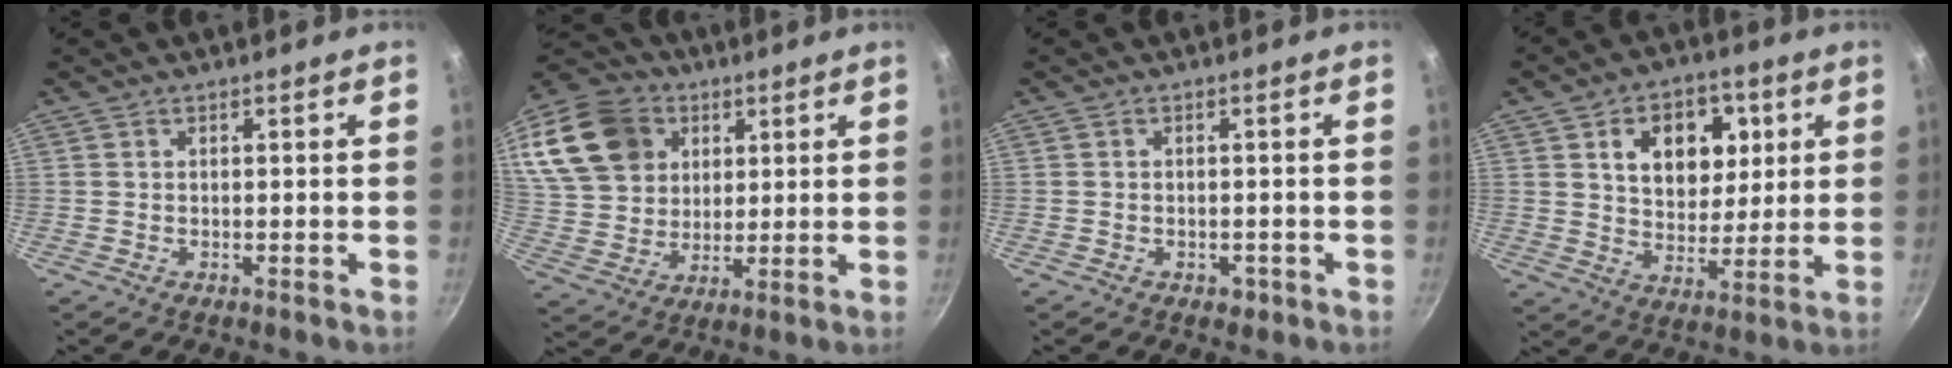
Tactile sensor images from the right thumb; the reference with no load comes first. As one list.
[{"total": 20.3, "force": [8.1, 15.6, 10.1], "torque": [-0.191, 0.002, 0.156]}, {"total": 1.8, "force": [-0.9, 1.3, 0.8], "torque": [-0.011, 0.005, -0.006]}, {"total": 13.7, "force": [4.4, 9.8, 8.4], "torque": [-0.077, -0.014, 0.068]}]